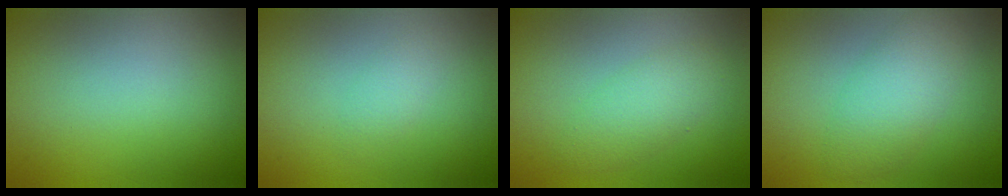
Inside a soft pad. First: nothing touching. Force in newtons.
{"total": 1.2, "press": 1.2, "slide": 0.1}
{"total": 2.8, "press": 2.8, "slide": 0.1}
{"total": 4.1, "press": 4.1, "slide": 0.3}